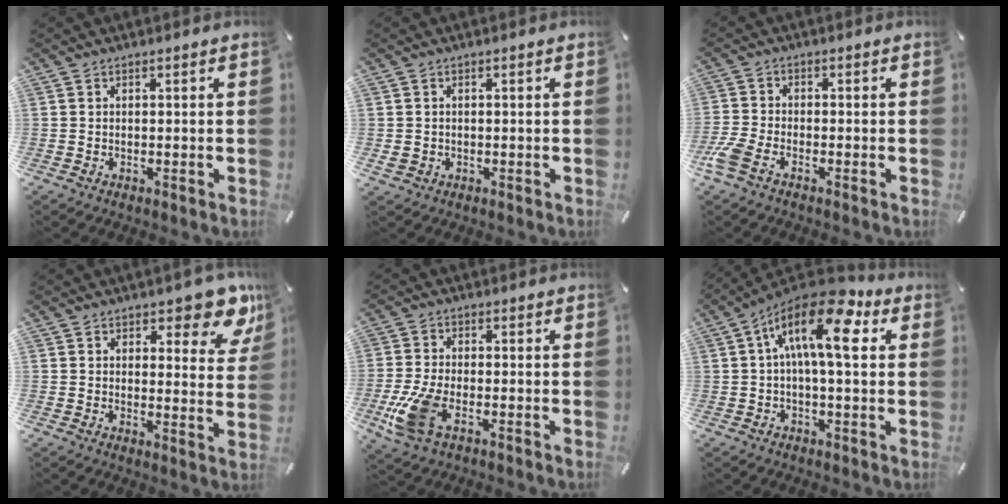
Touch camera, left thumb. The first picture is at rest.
{"total": 1.9, "force": [-0.2, 1.8, 0.7], "torque": [-0.012, 0.005, -0.006]}
{"total": 5.2, "force": [-3.1, 2.4, 3.4], "torque": [-0.091, -0.002, -0.061]}
{"total": 9.8, "force": [7.1, 4.1, 5.3], "torque": [-0.050, -0.049, 0.120]}
{"total": 9.6, "force": [-3.5, 4.8, 7.5], "torque": [-0.173, -0.008, -0.063]}
{"total": 15.3, "force": [4.7, 5.4, 13.5], "torque": [-0.239, -0.023, 0.076]}